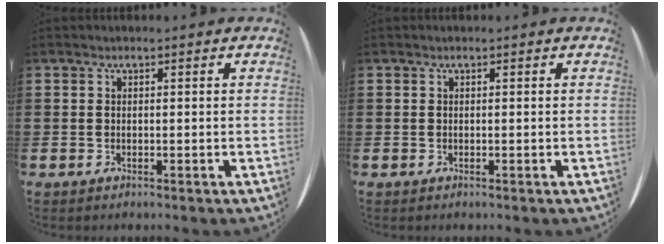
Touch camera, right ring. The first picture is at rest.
{"total": 0.0}